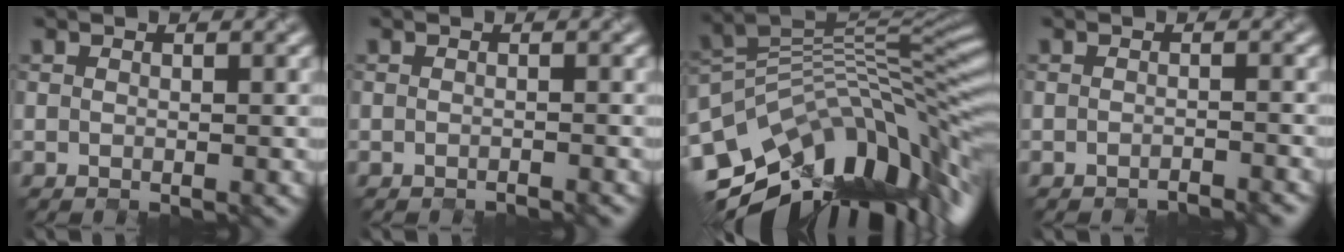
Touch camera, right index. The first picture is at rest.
{"total": 1.0, "force": [-1.0, -0.3, -0.2], "torque": [-0.006, -0.007, -0.021]}
{"total": 13.0, "force": [-6.6, 5.9, 9.5], "torque": [-0.185, 0.005, -0.108]}
{"total": 2.0, "force": [-1.9, -0.3, 0.1], "torque": [-0.001, -0.002, -0.033]}